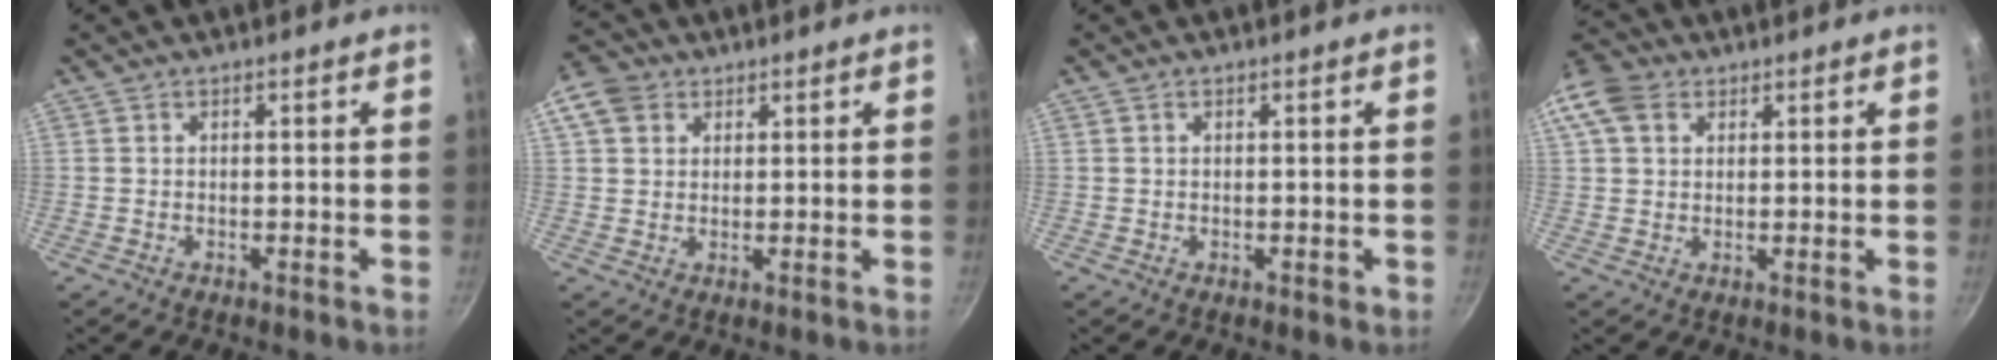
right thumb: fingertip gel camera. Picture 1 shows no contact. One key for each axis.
{"total": 6.0, "fx": 2.5, "fy": 4.8, "fz": 2.6, "tx": -0.031, "ty": 0.003, "tz": 0.037}
{"total": 0.9, "fx": 0.0, "fy": 0.6, "fz": 0.8, "tx": -0.003, "ty": 0.001, "tz": 0.000}
{"total": 9.0, "fx": 3.4, "fy": 6.7, "fz": 5.0, "tx": -0.093, "ty": 0.010, "tz": 0.052}